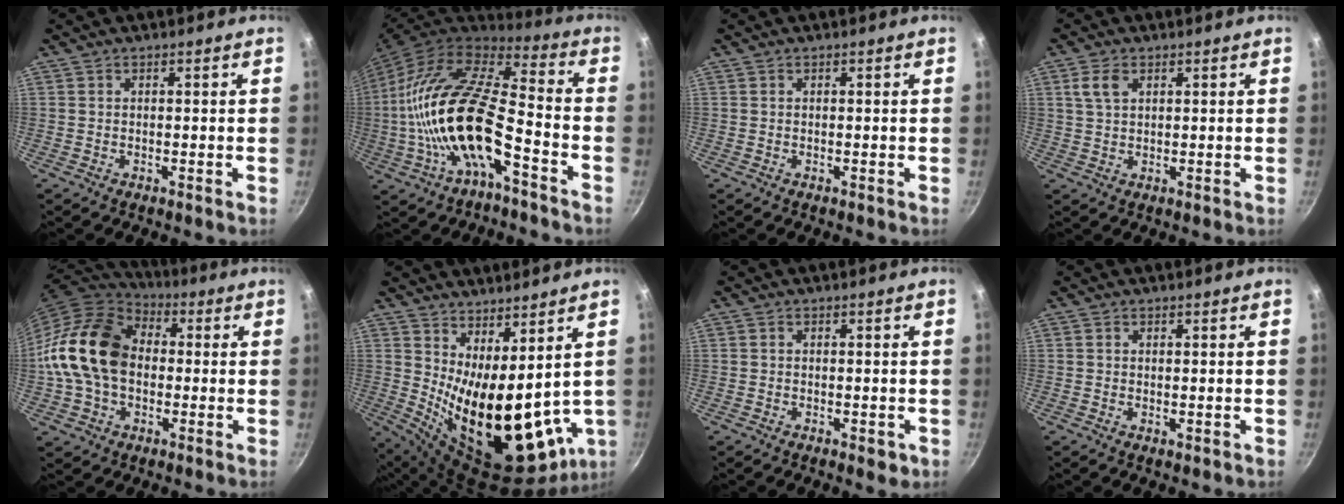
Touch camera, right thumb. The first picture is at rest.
{"total": 22.2, "force": [-6.2, 8.8, 19.4], "torque": [-0.359, 0.042, -0.127]}
{"total": 0.0}
{"total": 3.9, "force": [1.6, 2.3, 2.7], "torque": [-0.049, 0.003, 0.031]}
{"total": 18.6, "force": [0.1, 13.5, 12.8], "torque": [-0.219, 0.034, -0.010]}
{"total": 20.1, "force": [4.2, 8.5, 17.7], "torque": [-0.244, -0.054, 0.099]}
{"total": 2.6, "force": [-1.0, 1.4, 1.9], "torque": [-0.019, 0.003, -0.012]}
{"total": 0.5, "force": [0.0, 0.2, 0.5], "torque": [-0.006, -0.002, 0.000]}